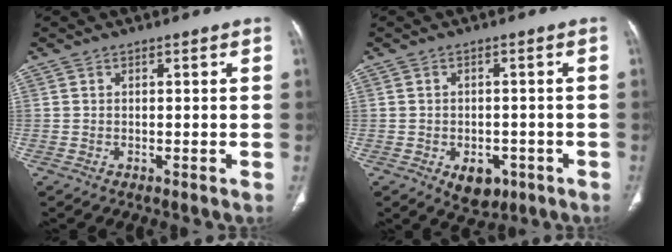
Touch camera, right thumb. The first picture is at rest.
{"total": 6.0, "force": [-2.7, 4.0, 3.6], "torque": [-0.031, 0.010, -0.026]}